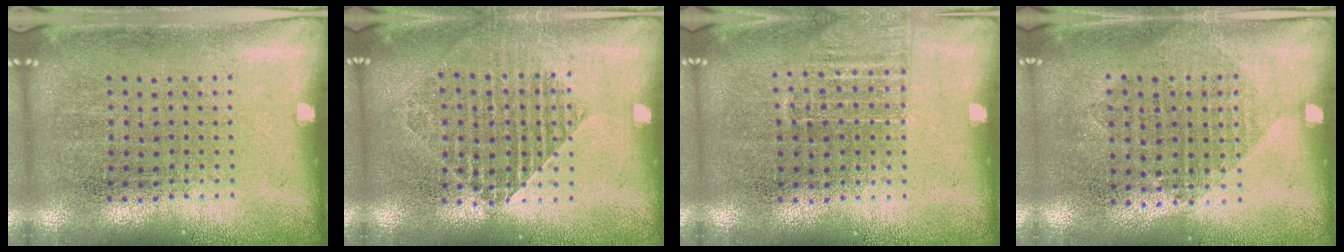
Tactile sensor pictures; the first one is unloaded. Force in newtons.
{"total": 1.4, "press": 1.3, "slide": 0.5}
{"total": 1.1, "press": 0.9, "slide": 0.5}
{"total": 1.1, "press": 0.9, "slide": 0.5}